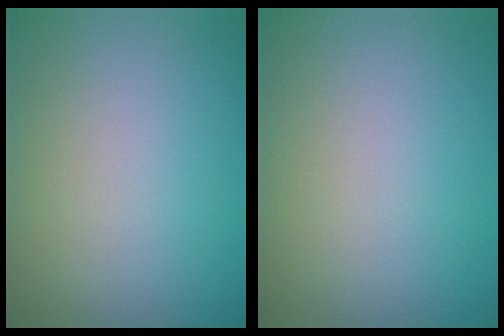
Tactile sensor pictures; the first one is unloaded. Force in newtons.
{"total": 0.0}